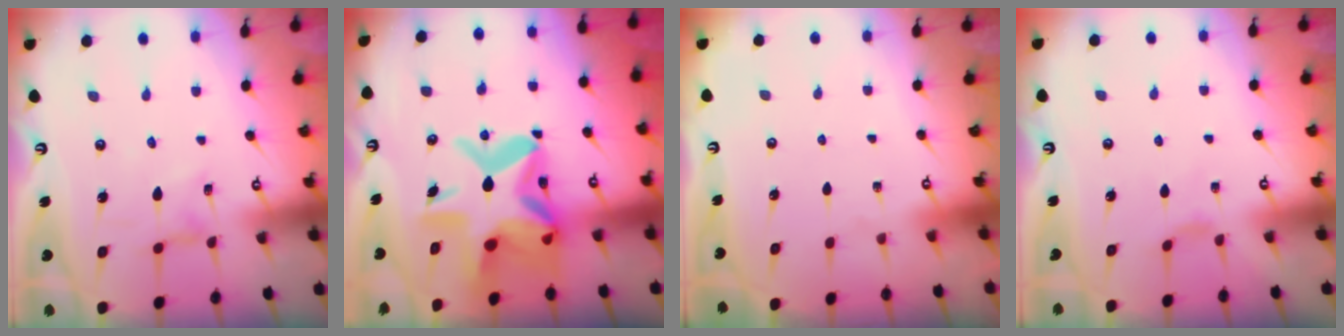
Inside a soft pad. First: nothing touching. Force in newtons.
{"total": 19.4, "press": 19.3, "slide": 2.4}
{"total": 0.0}
{"total": 1.8, "press": 1.7, "slide": 0.5}